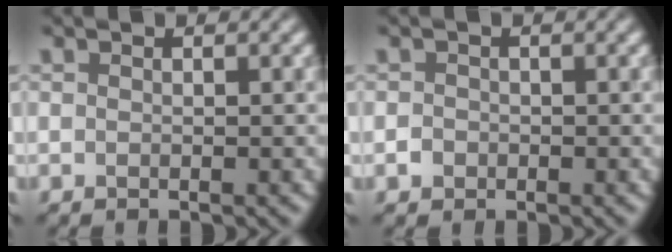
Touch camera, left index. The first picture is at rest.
{"total": 1.0, "force": [-0.4, 0.9, 0.3], "torque": [-0.001, -0.001, -0.010]}